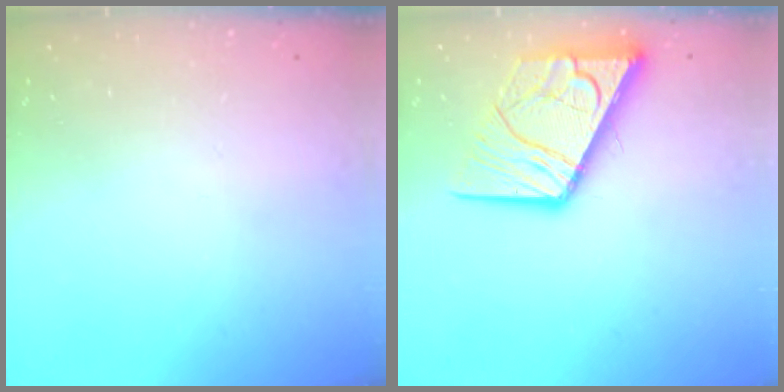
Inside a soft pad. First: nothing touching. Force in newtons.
{"total": 14.8, "press": 14.7, "slide": 1.7}